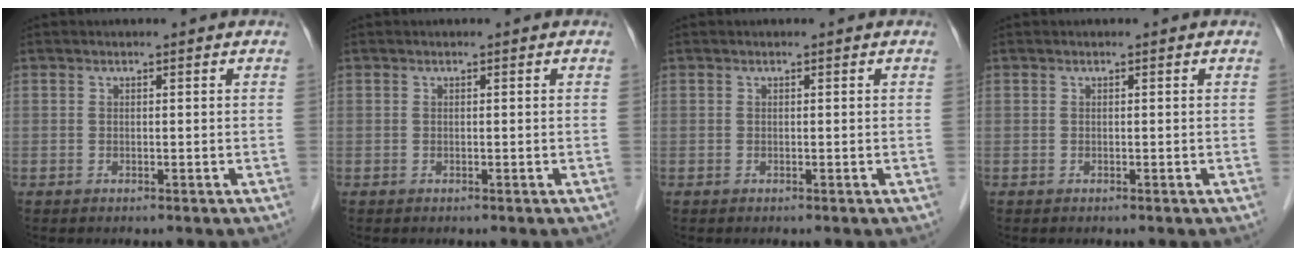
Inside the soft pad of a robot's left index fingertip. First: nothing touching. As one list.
[{"total": 0.0}, {"total": 0.0}, {"total": 0.0}]